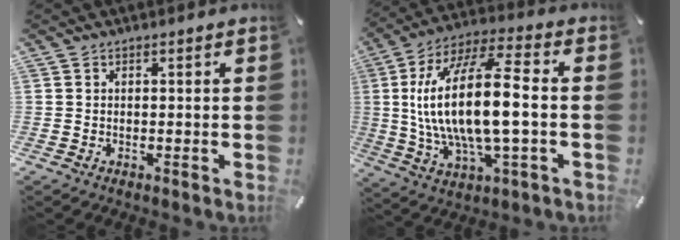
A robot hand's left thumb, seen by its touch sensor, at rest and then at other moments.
{"total": 21.6, "force": [0.0, 8.6, 19.8], "torque": [-0.391, 0.000, -0.006]}